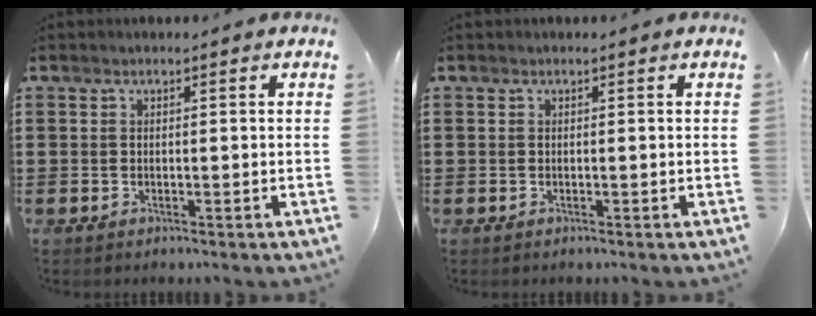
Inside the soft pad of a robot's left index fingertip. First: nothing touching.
{"total": 0.0}